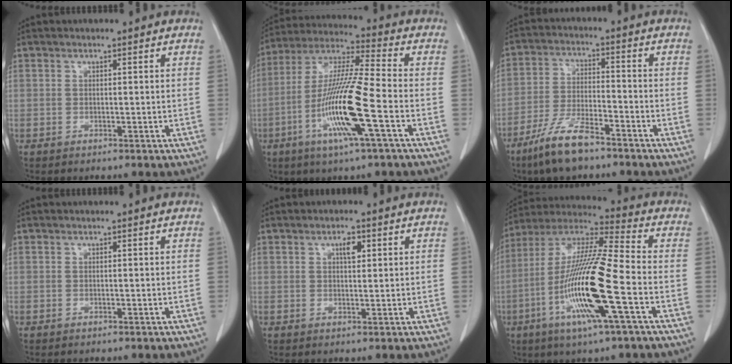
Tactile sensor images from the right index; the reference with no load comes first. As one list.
[{"total": 15.2, "force": [-5.0, 0.0, 14.4], "torque": [-0.291, -0.013, -0.102]}, {"total": 9.3, "force": [-6.8, 1.9, 6.1], "torque": [-0.129, -0.017, -0.130]}, {"total": 0.0}, {"total": 2.2, "force": [1.0, 0.9, 1.8], "torque": [-0.031, -0.001, 0.016]}, {"total": 18.1, "force": [-5.5, 0.5, 17.2], "torque": [-0.350, -0.015, -0.111]}]